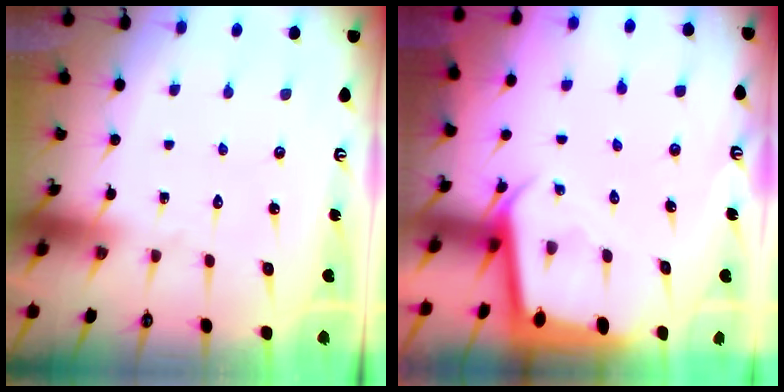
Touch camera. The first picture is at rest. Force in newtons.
{"total": 2.2, "press": 2.2, "slide": 0.1}